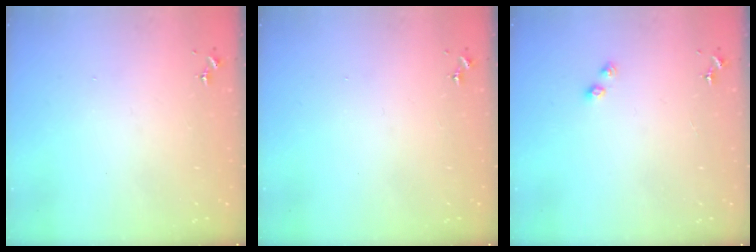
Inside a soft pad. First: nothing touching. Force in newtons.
{"total": 0.0}
{"total": 3.2, "press": 3.2, "slide": 0.6}